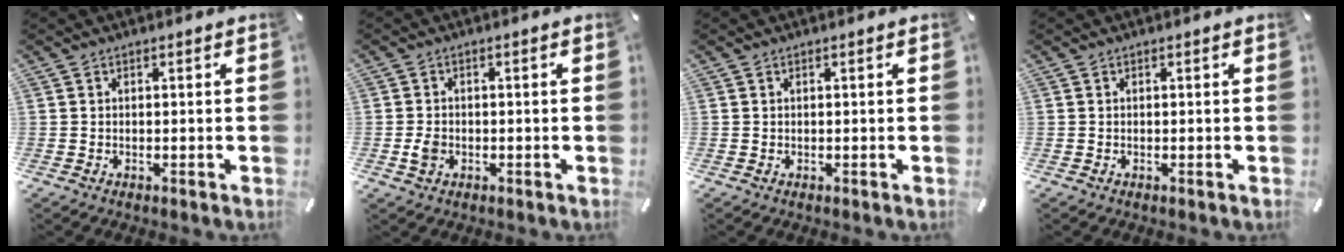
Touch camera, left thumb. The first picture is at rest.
{"total": 2.7, "force": [-0.7, 2.1, 1.6], "torque": [-0.035, 0.002, -0.014]}
{"total": 0.0}
{"total": 0.0}